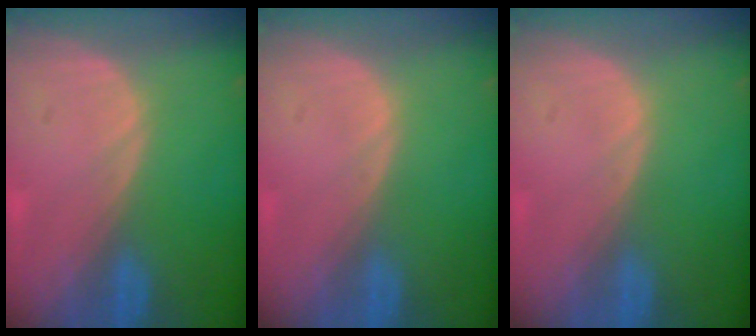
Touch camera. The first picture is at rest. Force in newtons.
{"total": 0.0}
{"total": 0.0}